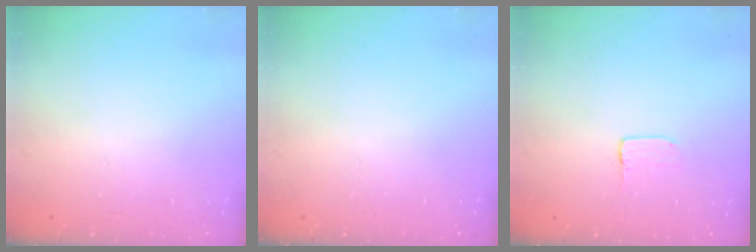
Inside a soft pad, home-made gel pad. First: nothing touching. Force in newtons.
{"total": 0.0}
{"total": 2.0, "press": 2.0, "slide": 0.0}